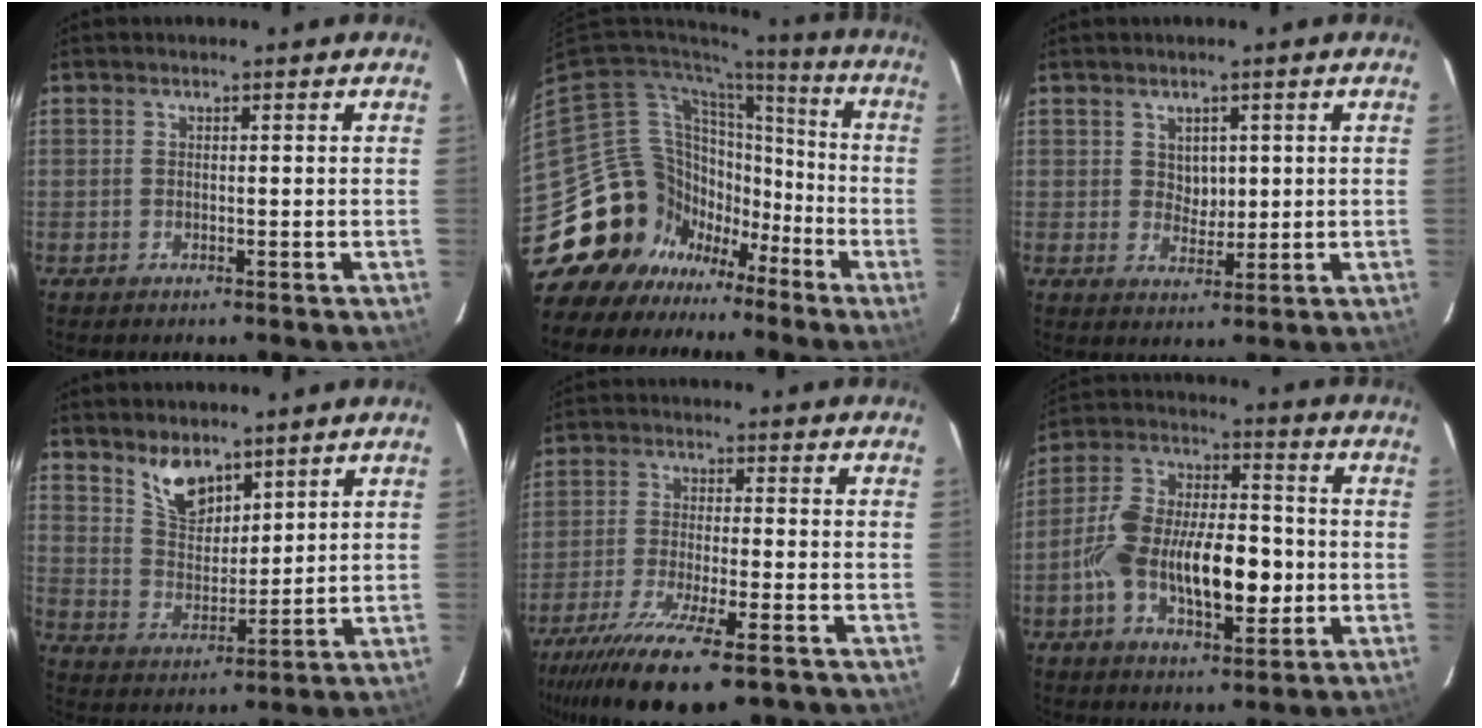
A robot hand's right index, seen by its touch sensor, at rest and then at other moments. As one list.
[{"total": 20.0, "force": [-10.9, 16.0, 5.0], "torque": [-0.130, 0.054, -0.172]}, {"total": 1.7, "force": [0.6, 1.5, 0.7], "torque": [-0.007, 0.003, 0.012]}, {"total": 8.1, "force": [5.9, 3.9, 4.1], "torque": [-0.065, 0.005, 0.119]}, {"total": 17.7, "force": [-12.6, 3.8, 11.9], "torque": [-0.243, -0.062, -0.214]}, {"total": 17.3, "force": [-4.0, 8.0, 14.8], "torque": [-0.281, 0.009, -0.066]}]